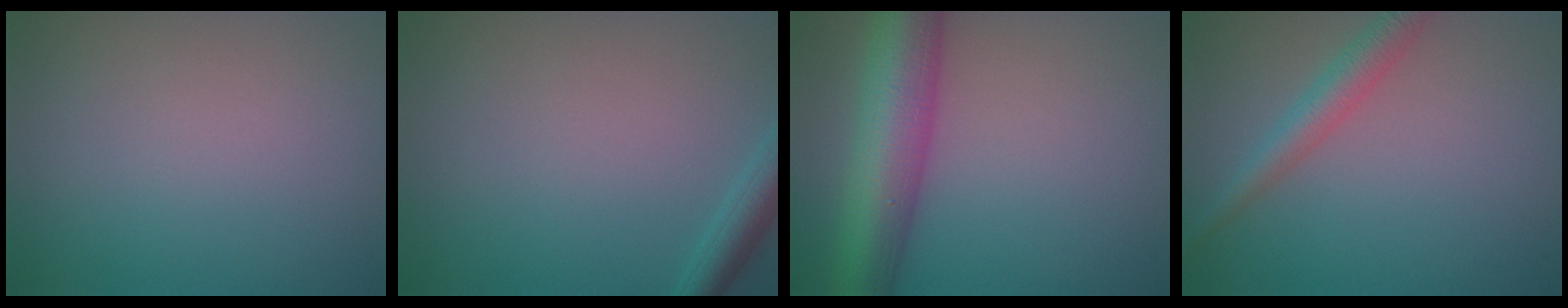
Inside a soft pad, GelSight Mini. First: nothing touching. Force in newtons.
{"total": 2.5, "press": 2.5, "slide": 0.1}
{"total": 8.8, "press": 8.8, "slide": 0.2}
{"total": 2.8, "press": 2.8, "slide": 0.1}